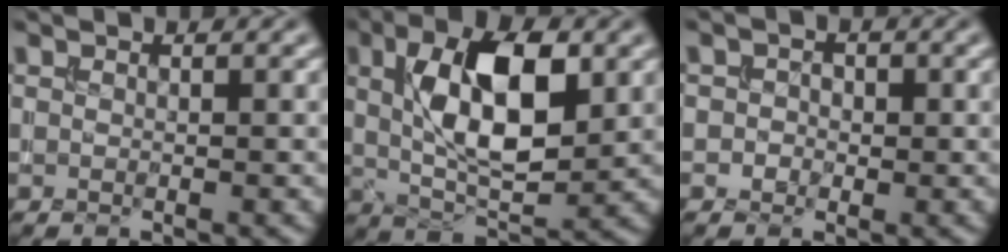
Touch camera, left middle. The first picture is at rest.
{"total": 9.5, "force": [2.0, 4.3, 8.3], "torque": [-0.140, 0.001, 0.034]}
{"total": 1.6, "force": [-0.1, 1.5, 0.6], "torque": [0.009, 0.002, -0.016]}